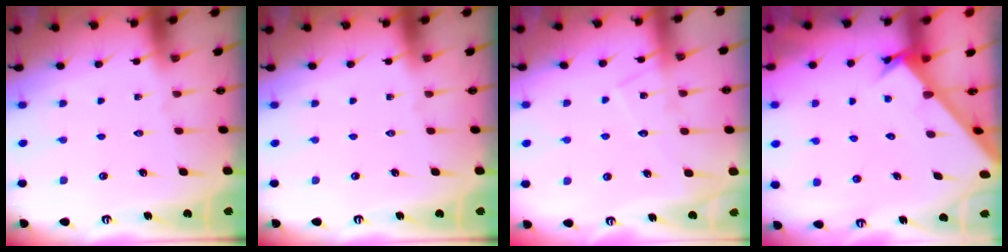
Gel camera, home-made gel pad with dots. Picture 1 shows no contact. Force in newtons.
{"total": 0.0}
{"total": 9.4, "press": 9.4, "slide": 0.8}
{"total": 2.6, "press": 2.6, "slide": 0.3}